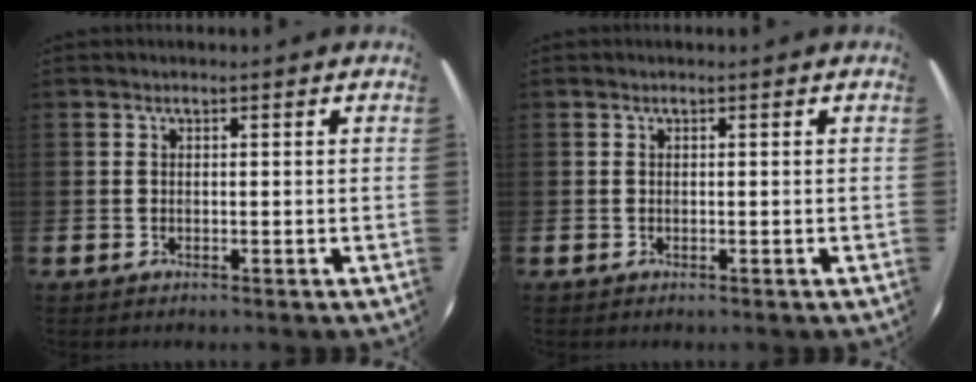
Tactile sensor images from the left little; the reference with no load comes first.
{"total": 0.0}